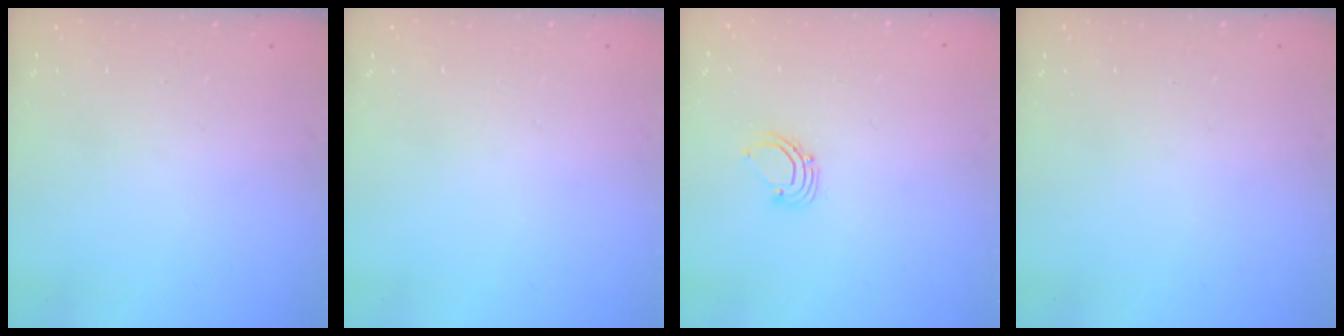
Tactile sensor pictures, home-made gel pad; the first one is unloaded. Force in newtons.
{"total": 0.0}
{"total": 2.9, "press": 2.9, "slide": 0.2}
{"total": 0.0}